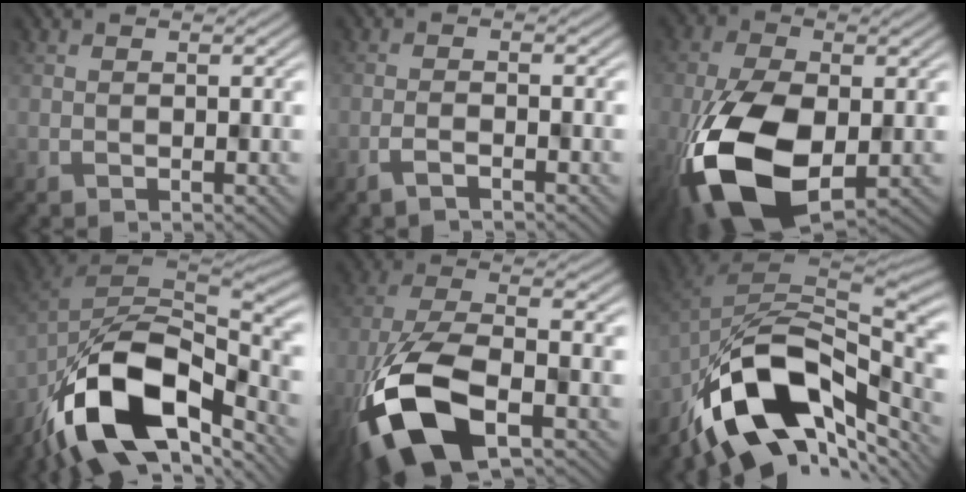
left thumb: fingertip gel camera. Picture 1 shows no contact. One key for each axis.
{"total": 2.0, "fx": -1.7, "fy": 0.3, "fz": 1.1, "tx": -0.011, "ty": 0.003, "tz": -0.035}
{"total": 13.5, "fx": -5.0, "fy": 7.1, "fz": 10.3, "tx": -0.227, "ty": -0.042, "tz": -0.078}
{"total": 16.3, "fx": -9.2, "fy": 8.3, "fz": 10.6, "tx": -0.204, "ty": -0.018, "tz": -0.167}
{"total": 12.7, "fx": -7.0, "fy": 5.1, "fz": 9.2, "tx": -0.199, "ty": -0.020, "tz": -0.139}
{"total": 14.7, "fx": -7.9, "fy": 8.0, "fz": 9.5, "tx": -0.171, "ty": 0.003, "tz": -0.144}